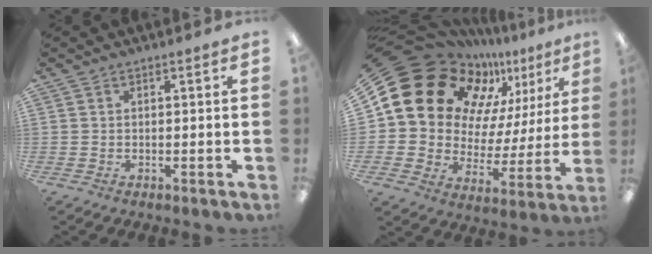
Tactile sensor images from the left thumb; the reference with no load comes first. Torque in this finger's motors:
{"motor_torque": [1.27, 1.37, 1.44, -1.33, 0.35]}